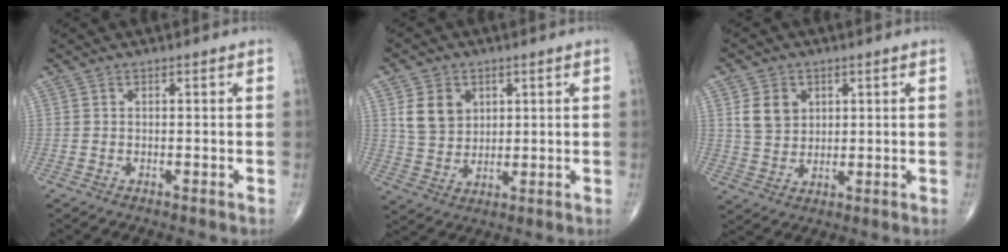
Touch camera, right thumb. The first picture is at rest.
{"total": 7.7, "force": [2.7, 6.1, 3.8], "torque": [-0.045, -0.014, 0.058]}
{"total": 6.5, "force": [2.2, 5.2, 3.2], "torque": [-0.038, -0.012, 0.046]}